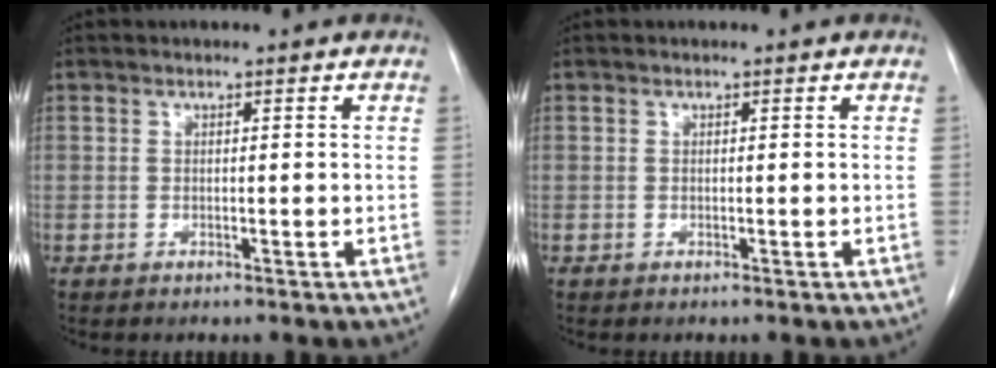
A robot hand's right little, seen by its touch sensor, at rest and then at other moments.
{"total": 0.0}